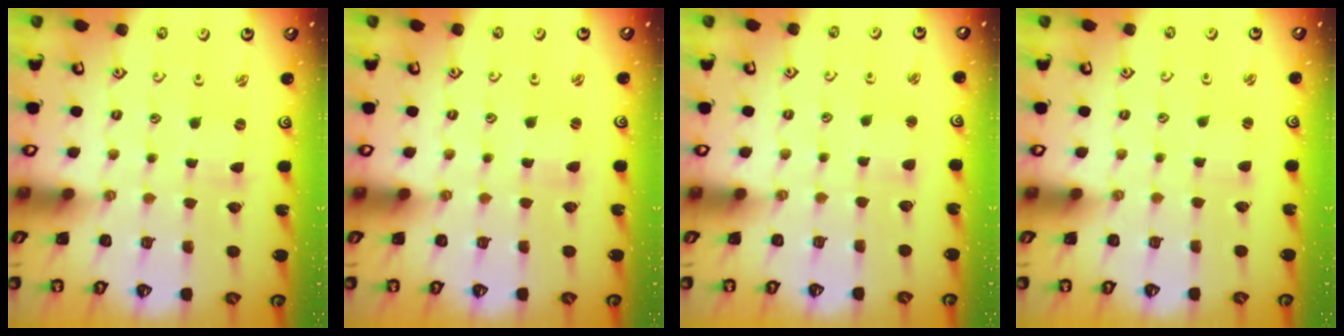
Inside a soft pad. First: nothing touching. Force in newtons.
{"total": 0.8, "press": 0.8, "slide": 0.2}
{"total": 2.8, "press": 2.8, "slide": 0.2}
{"total": 2.1, "press": 2.1, "slide": 0.3}